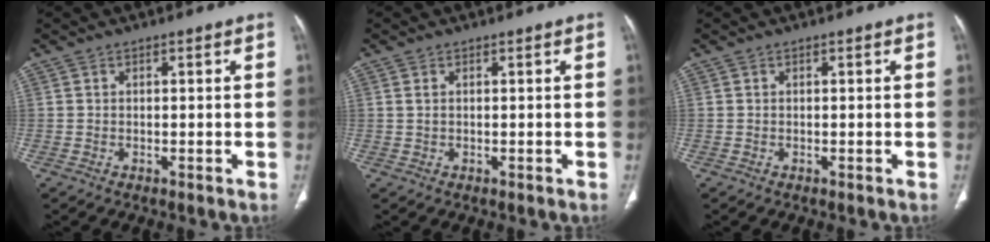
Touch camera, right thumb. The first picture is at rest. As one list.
[{"total": 0.8, "force": [0.3, 0.4, 0.6], "torque": [-0.017, 0.005, 0.010]}, {"total": 0.0}]